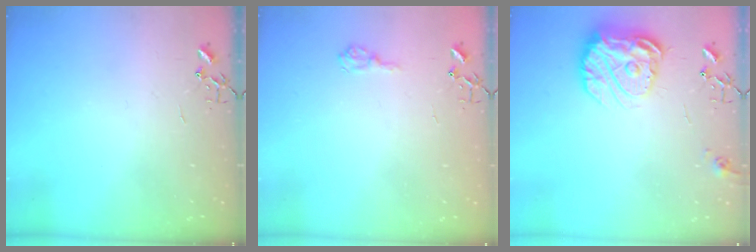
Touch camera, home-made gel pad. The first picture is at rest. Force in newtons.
{"total": 8.4, "press": 8.4, "slide": 0.8}
{"total": 15.5, "press": 15.4, "slide": 1.2}